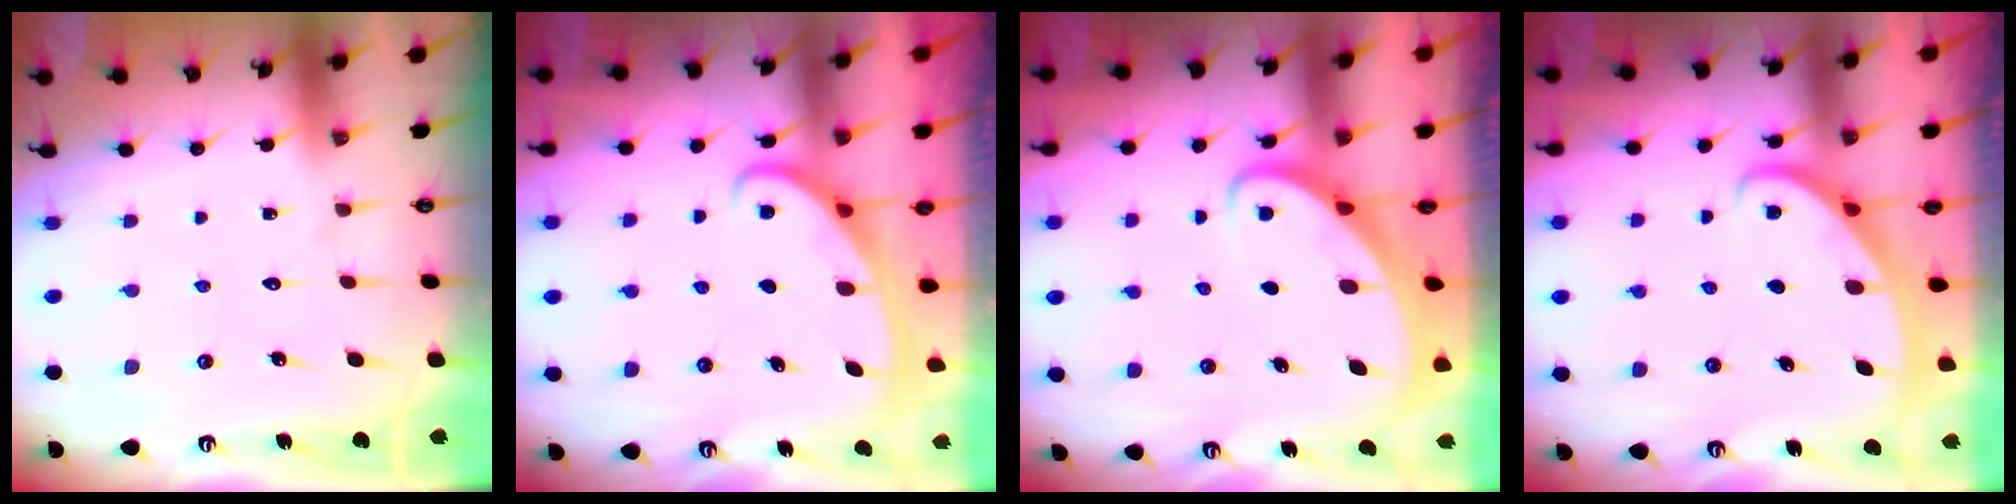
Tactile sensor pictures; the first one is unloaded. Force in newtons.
{"total": 2.8, "press": 2.8, "slide": 0.4}
{"total": 2.5, "press": 2.5, "slide": 0.3}
{"total": 2.9, "press": 2.9, "slide": 0.1}